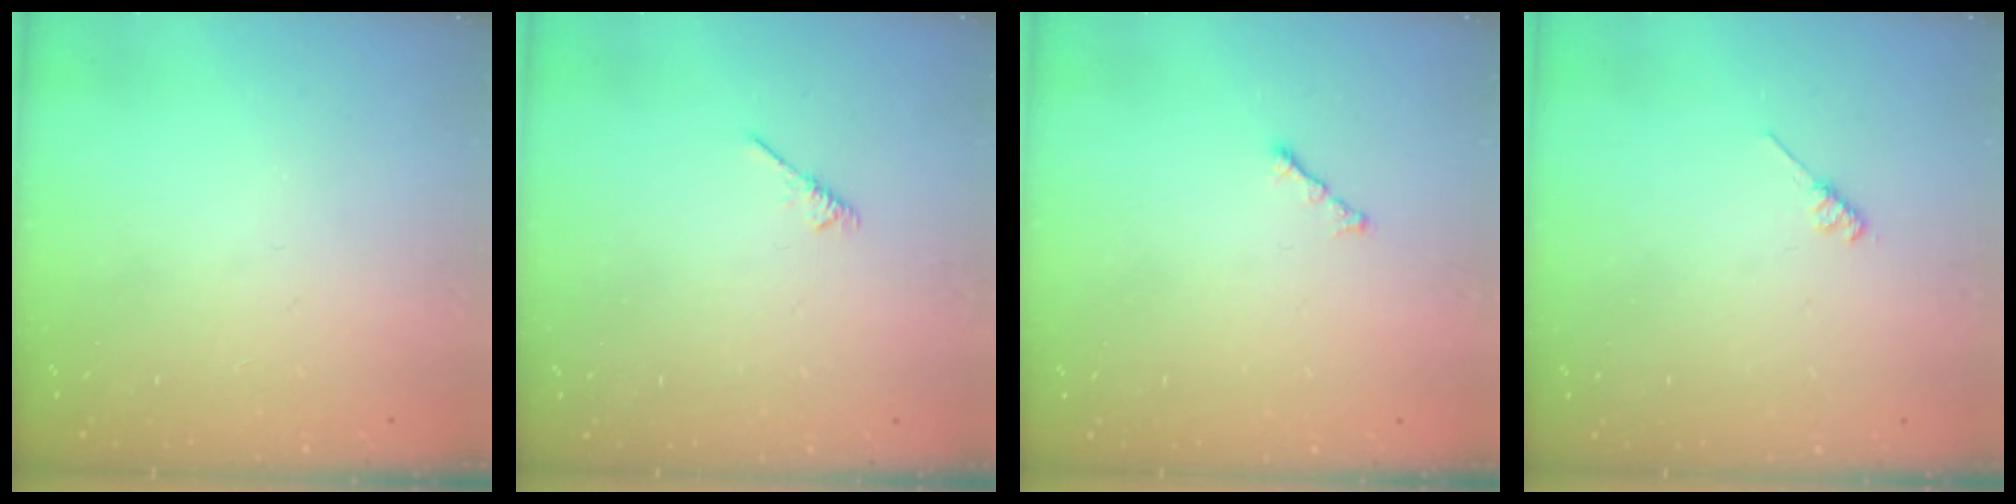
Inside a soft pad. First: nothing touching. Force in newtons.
{"total": 1.9, "press": 1.8, "slide": 0.5}
{"total": 1.7, "press": 1.6, "slide": 0.6}
{"total": 3.3, "press": 3.2, "slide": 0.5}